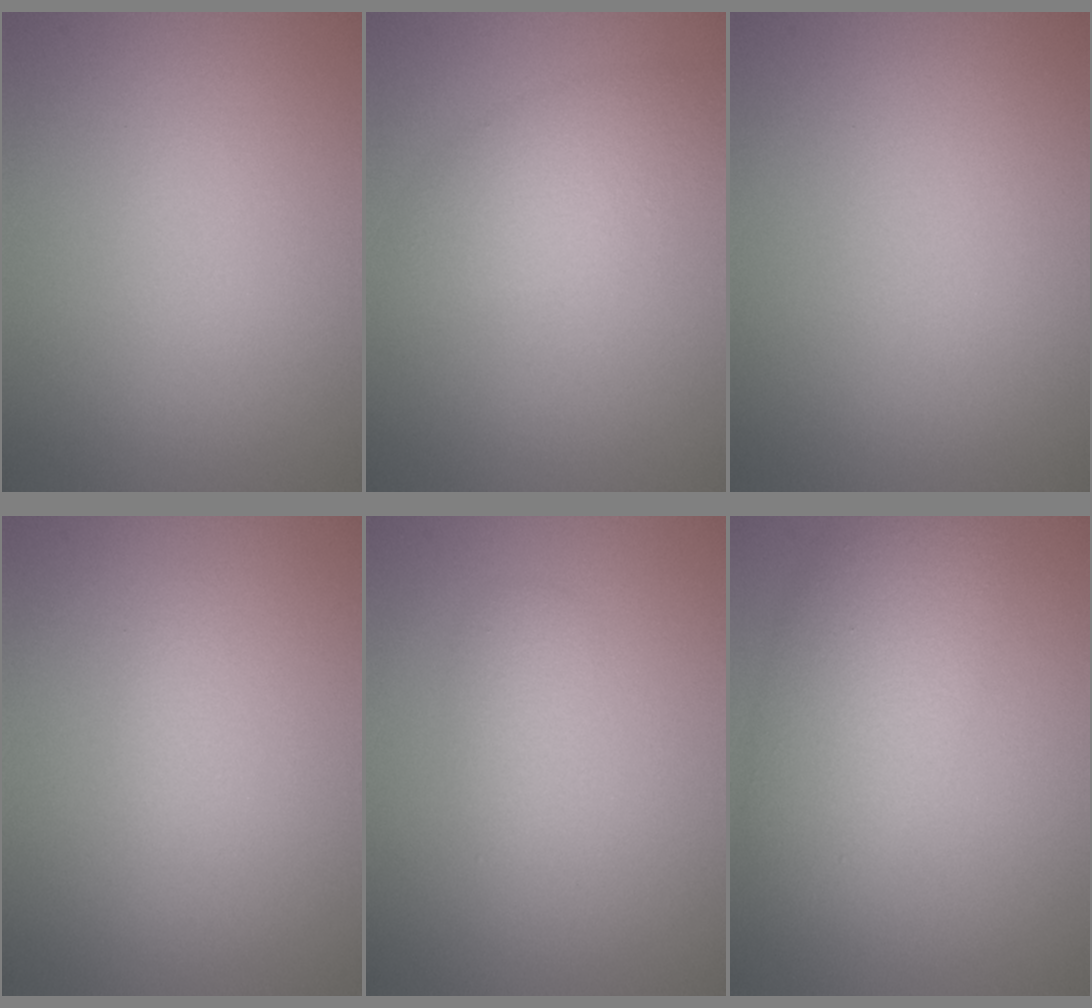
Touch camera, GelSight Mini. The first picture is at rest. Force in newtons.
{"total": 2.8, "press": 2.8, "slide": 0.1}
{"total": 0.0}
{"total": 0.6, "press": 0.6, "slide": 0.1}
{"total": 1.4, "press": 1.4, "slide": 0.0}
{"total": 5.9, "press": 5.9, "slide": 0.1}